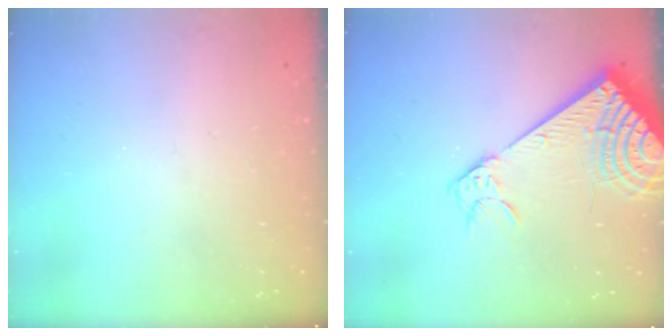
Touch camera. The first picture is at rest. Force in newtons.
{"total": 13.8, "press": 13.5, "slide": 2.7}